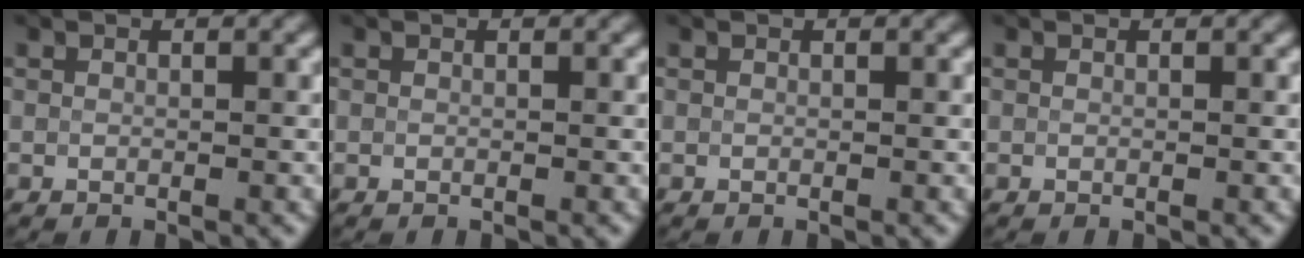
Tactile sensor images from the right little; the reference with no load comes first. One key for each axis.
{"total": 0.0}
{"total": 0.0}
{"total": 0.0}